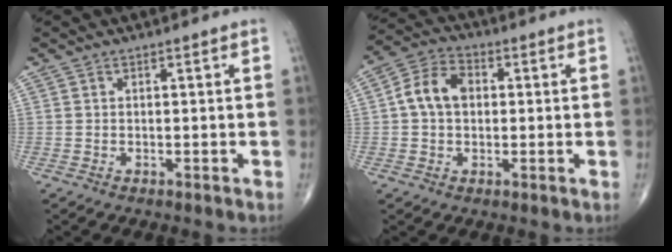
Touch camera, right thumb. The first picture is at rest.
{"total": 8.2, "force": [0.7, 6.0, 5.6], "torque": [-0.095, 0.023, 0.005]}